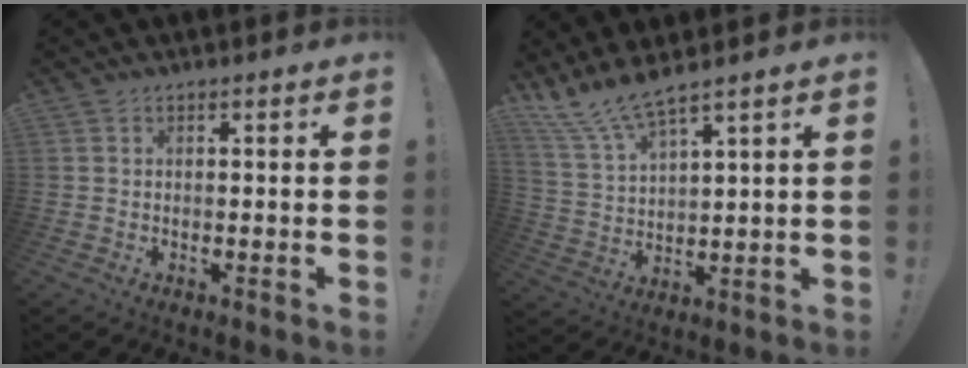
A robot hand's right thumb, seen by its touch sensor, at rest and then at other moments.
{"total": 9.0, "force": [8.0, 0.8, 4.0], "torque": [-0.093, -0.048, 0.148]}